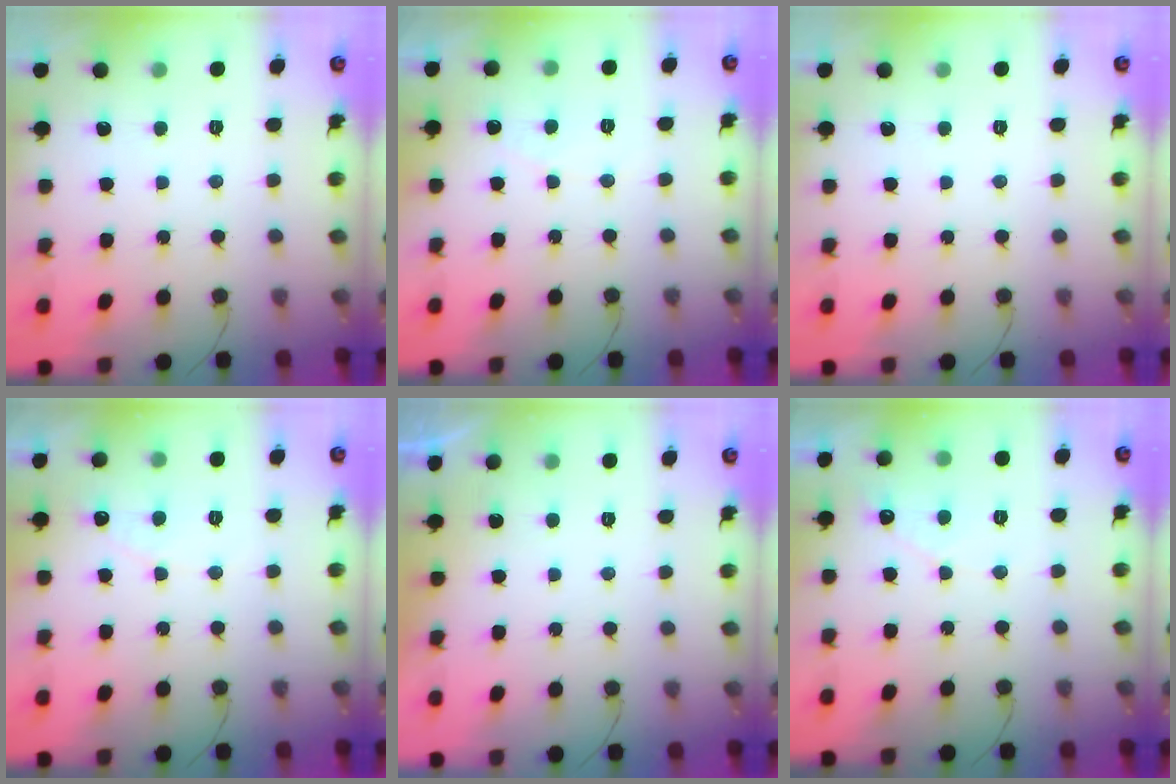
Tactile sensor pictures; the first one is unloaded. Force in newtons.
{"total": 2.5, "press": 2.5, "slide": 0.2}
{"total": 0.0}
{"total": 2.9, "press": 2.9, "slide": 0.2}
{"total": 0.8, "press": 0.8, "slide": 0.1}
{"total": 3.4, "press": 3.4, "slide": 0.1}